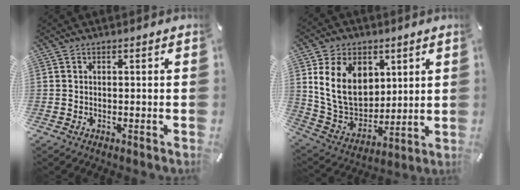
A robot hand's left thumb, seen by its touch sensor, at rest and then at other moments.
{"total": 16.2, "force": [5.3, 12.5, 8.9], "torque": [-0.187, -0.018, 0.101]}